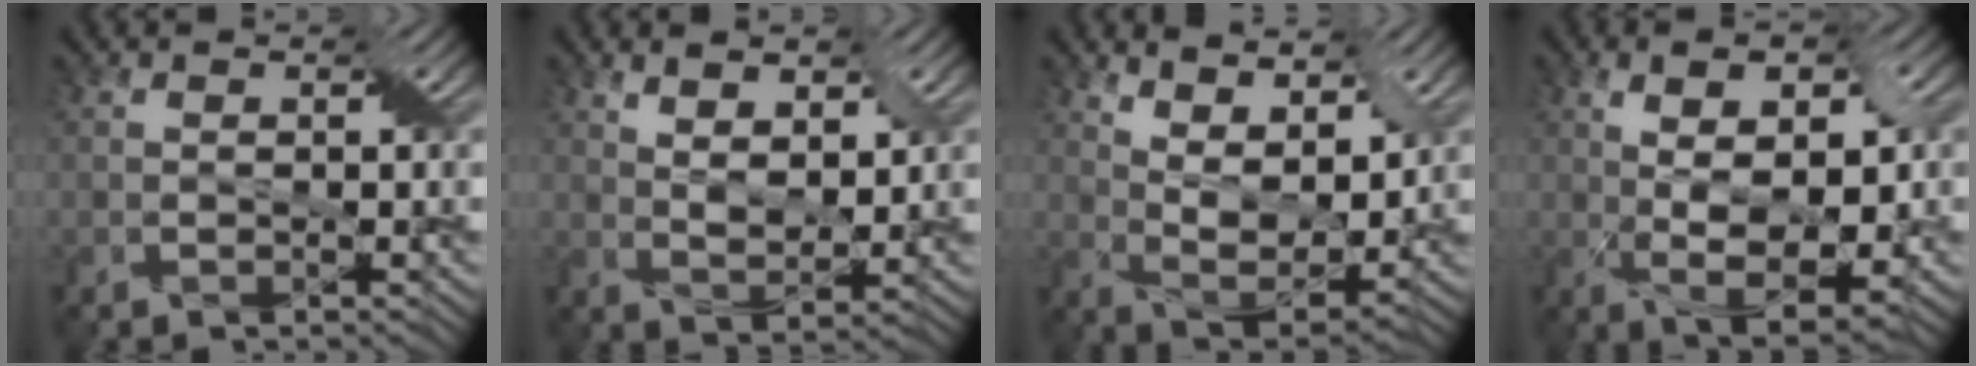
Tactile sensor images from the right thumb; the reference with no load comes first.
{"total": 5.0, "force": [2.8, 2.2, 3.5], "torque": [-0.062, -0.011, 0.058]}
{"total": 9.1, "force": [5.4, 3.9, 6.3], "torque": [-0.128, -0.009, 0.102]}
{"total": 9.6, "force": [0.8, 4.0, 8.7], "torque": [-0.141, 0.002, 0.013]}